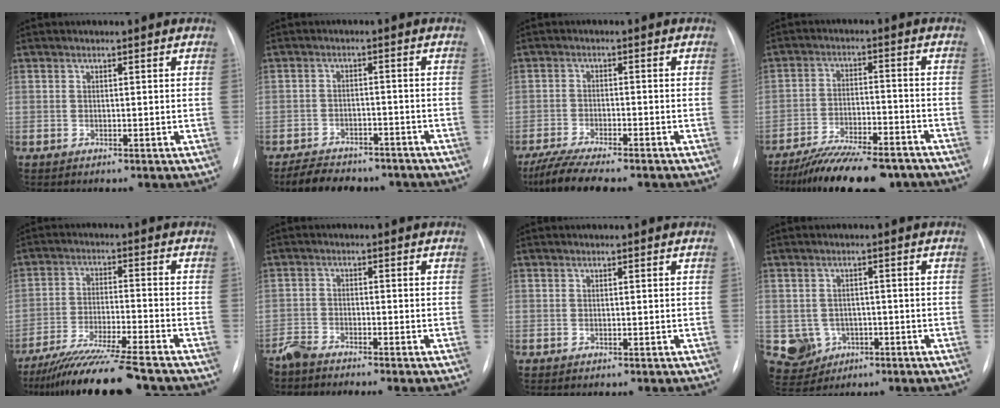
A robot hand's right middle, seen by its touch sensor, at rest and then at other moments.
{"total": 10.8, "force": [-9.2, 4.1, 3.7], "torque": [-0.061, 0.005, -0.125]}
{"total": 9.0, "force": [-7.5, 1.1, 4.8], "torque": [-0.083, -0.017, -0.121]}
{"total": 15.7, "force": [-13.1, 3.9, 7.6], "torque": [-0.115, 0.001, -0.203]}
{"total": 13.6, "force": [-11.7, -0.4, 7.0], "torque": [-0.109, -0.031, -0.191]}
{"total": 4.9, "force": [-4.7, -0.3, 1.3], "torque": [-0.017, -0.015, -0.082]}
{"total": 0.0}
{"total": 6.0, "force": [-1.9, 5.6, 1.1], "torque": [-0.023, 0.008, -0.020]}